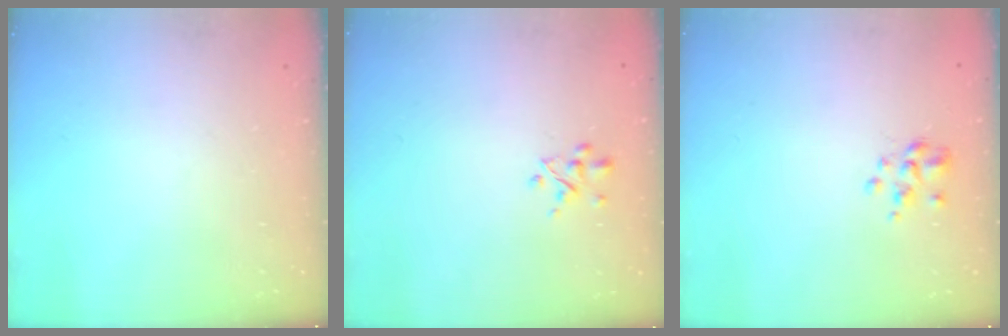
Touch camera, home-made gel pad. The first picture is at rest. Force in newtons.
{"total": 2.3, "press": 2.3, "slide": 0.3}
{"total": 2.7, "press": 2.6, "slide": 0.6}